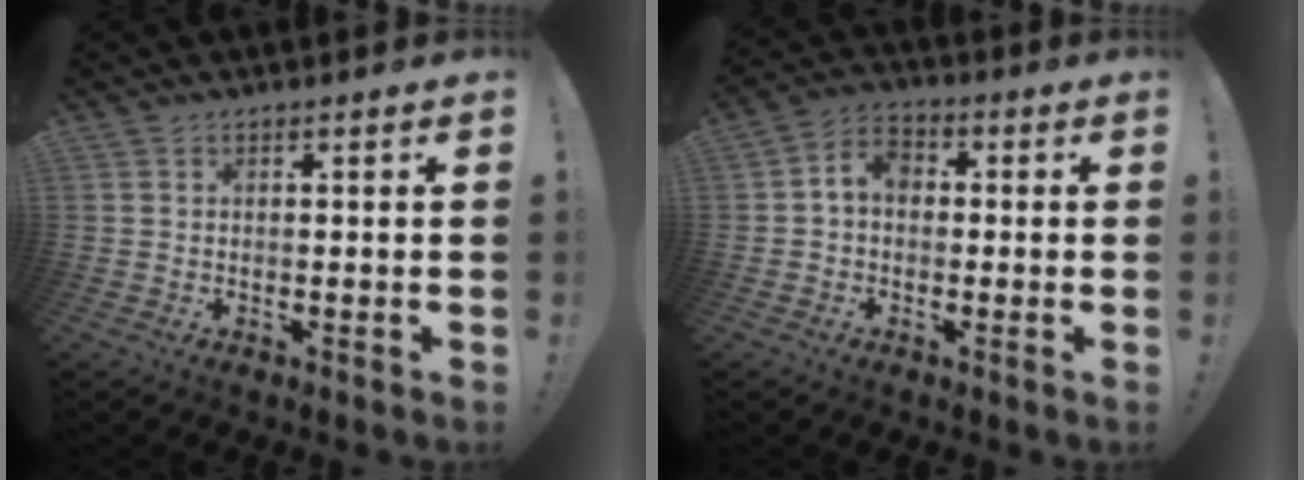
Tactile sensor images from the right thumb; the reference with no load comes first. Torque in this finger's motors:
{"motor_torque": [0.02, 0.01, 0.00, 0.00, 0.00]}